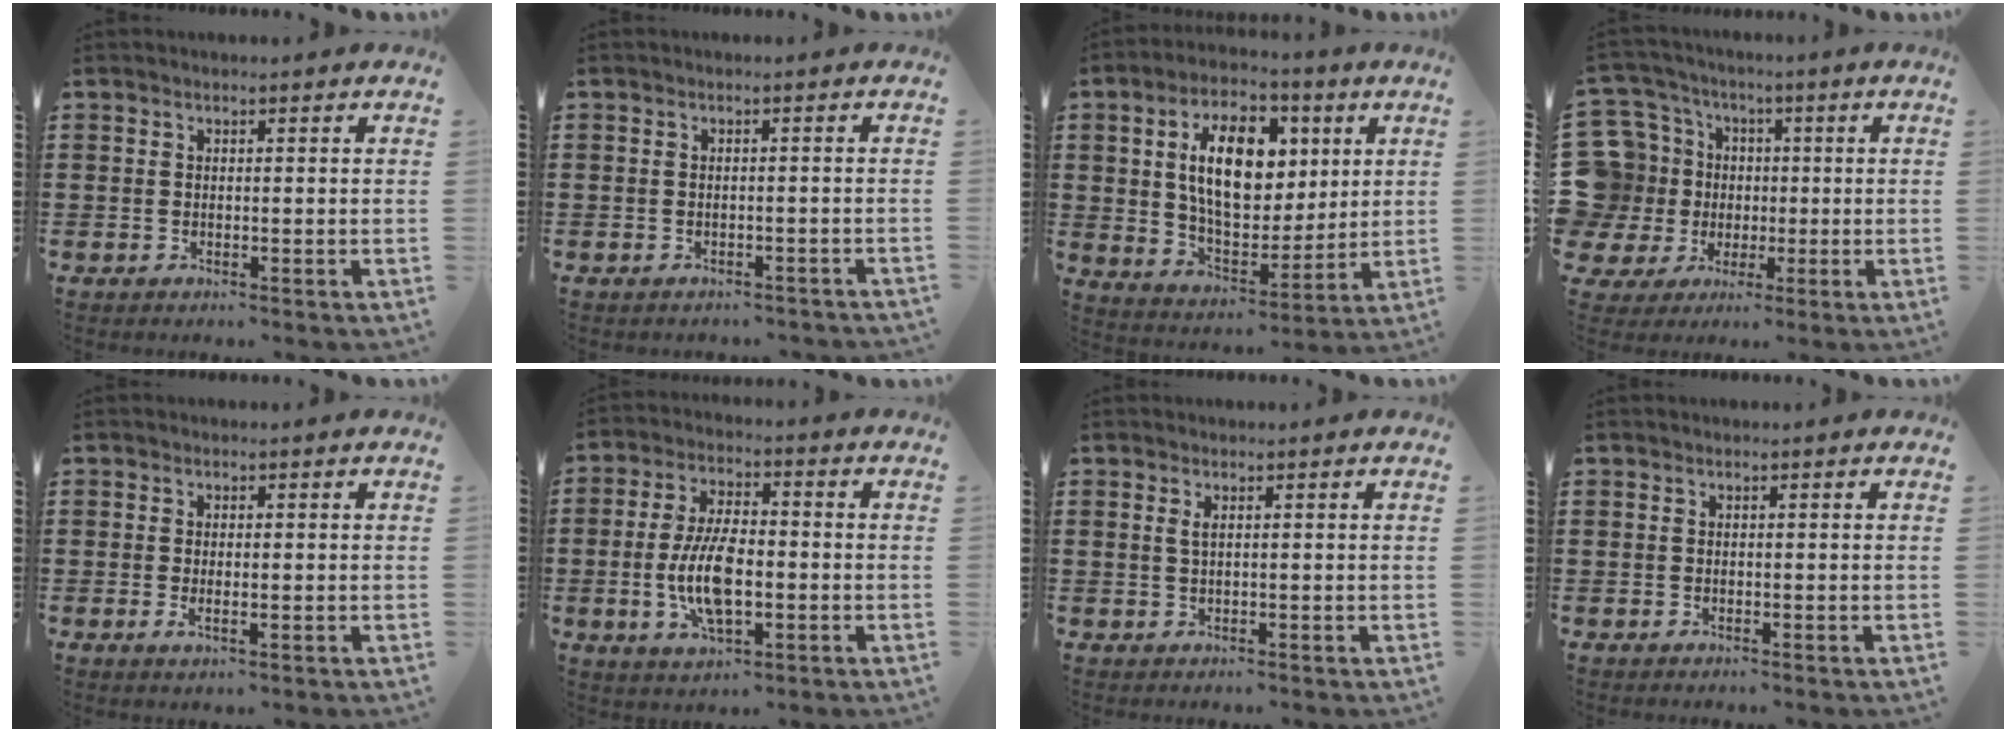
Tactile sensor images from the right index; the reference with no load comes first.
{"total": 1.1, "force": [-1.1, 0.4, 0.0], "torque": [-0.005, 0.002, -0.024]}
{"total": 13.6, "force": [3.7, 7.7, 10.5], "torque": [-0.192, 0.011, 0.063]}
{"total": 11.4, "force": [-0.1, 10.9, 3.2], "torque": [-0.123, -0.004, 0.007]}
{"total": 1.5, "force": [0.0, 0.5, 1.4], "torque": [-0.025, 0.000, -0.001]}
{"total": 9.6, "force": [-1.7, 4.2, 8.5], "torque": [-0.186, -0.004, -0.034]}
{"total": 1.1, "force": [0.4, 0.2, 0.9], "torque": [-0.019, 0.004, 0.007]}
{"total": 0.0}